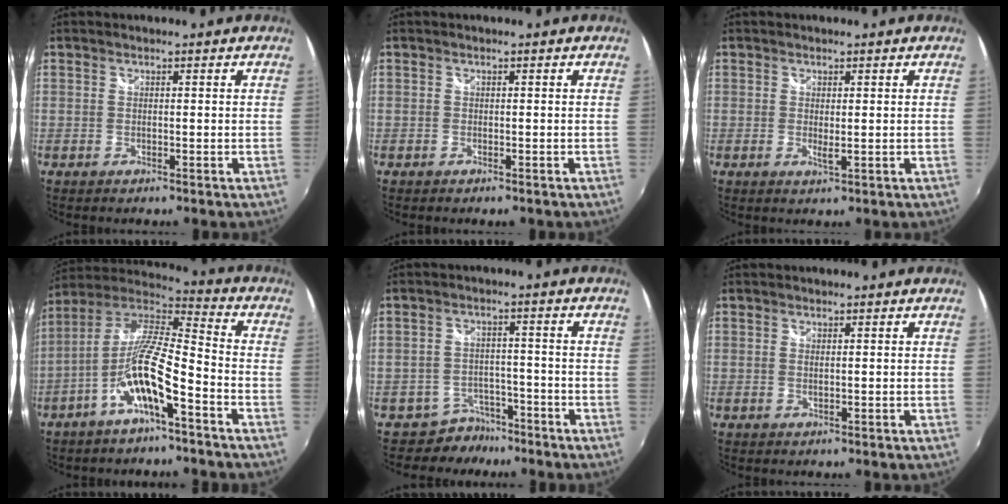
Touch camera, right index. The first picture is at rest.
{"total": 0.9, "force": [-0.6, 0.5, 0.4], "torque": [-0.007, -0.002, -0.011]}
{"total": 1.5, "force": [0.0, 0.4, 1.4], "torque": [-0.027, -0.006, -0.002]}
{"total": 13.2, "force": [-5.7, 2.5, 11.6], "torque": [-0.227, 0.000, -0.109]}
{"total": 5.7, "force": [-4.4, 3.5, -0.3], "torque": [0.002, 0.025, -0.068]}
{"total": 0.6, "force": [0.1, 0.3, 0.5], "torque": [-0.011, 0.000, 0.000]}